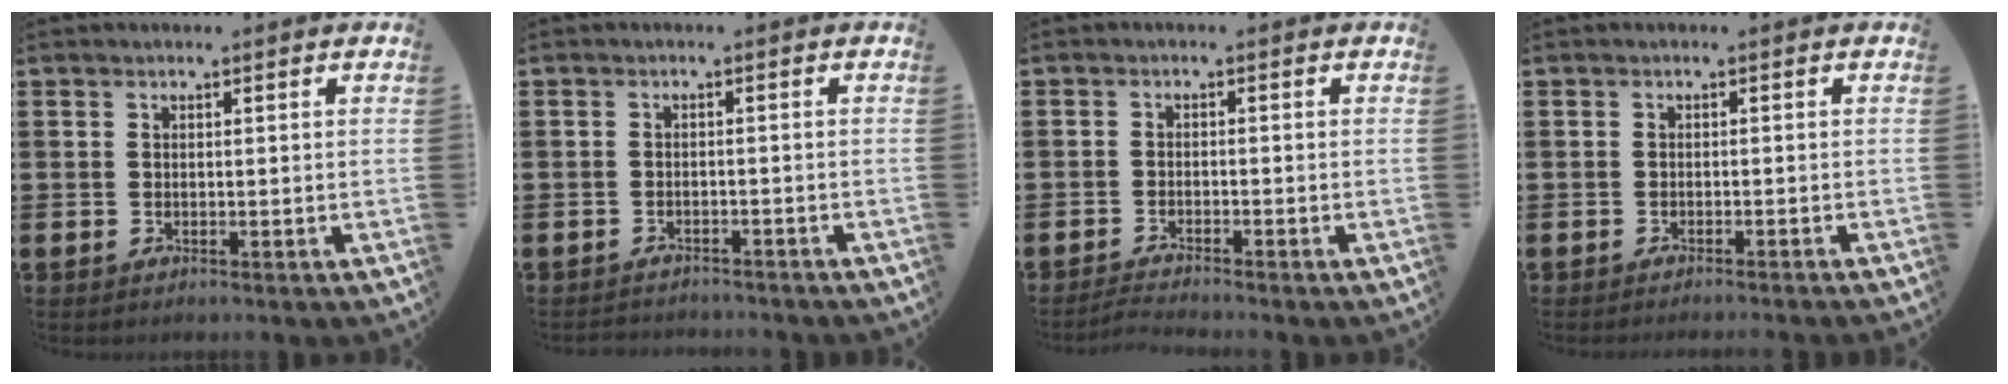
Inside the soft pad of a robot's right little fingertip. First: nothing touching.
{"total": 1.3, "force": [-1.3, 0.0, -0.1], "torque": [-0.002, 0.003, -0.029]}
{"total": 1.4, "force": [-1.3, -0.2, 0.4], "torque": [-0.006, 0.000, -0.026]}
{"total": 0.8, "force": [-0.8, -0.3, 0.0], "torque": [0.002, 0.000, -0.016]}